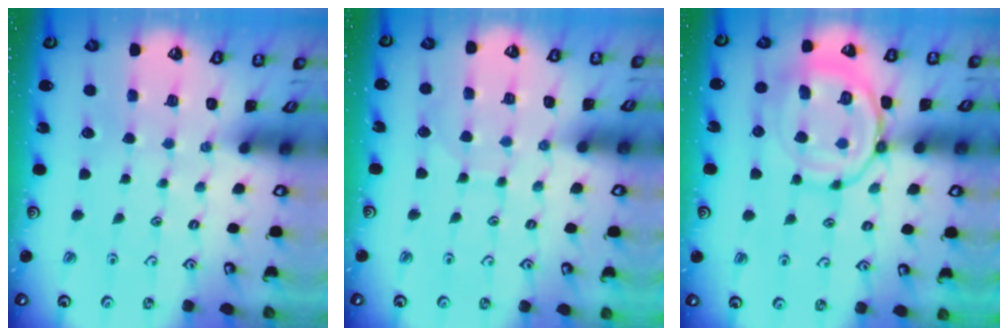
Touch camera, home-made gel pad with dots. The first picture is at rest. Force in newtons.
{"total": 4.8, "press": 4.8, "slide": 0.5}
{"total": 16.1, "press": 16.0, "slide": 1.5}